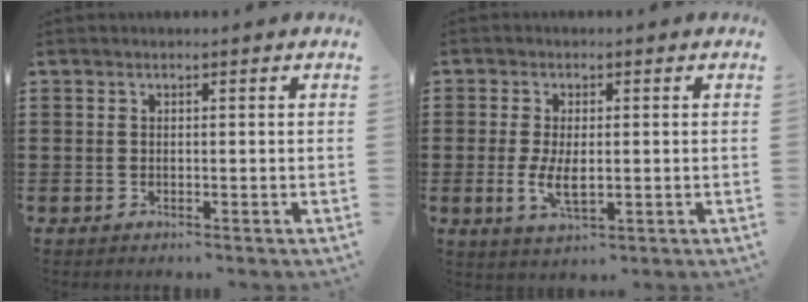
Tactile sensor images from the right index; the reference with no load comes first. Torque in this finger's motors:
{"motor_torque": [0.77, 0.00, 0.16, 0.05]}